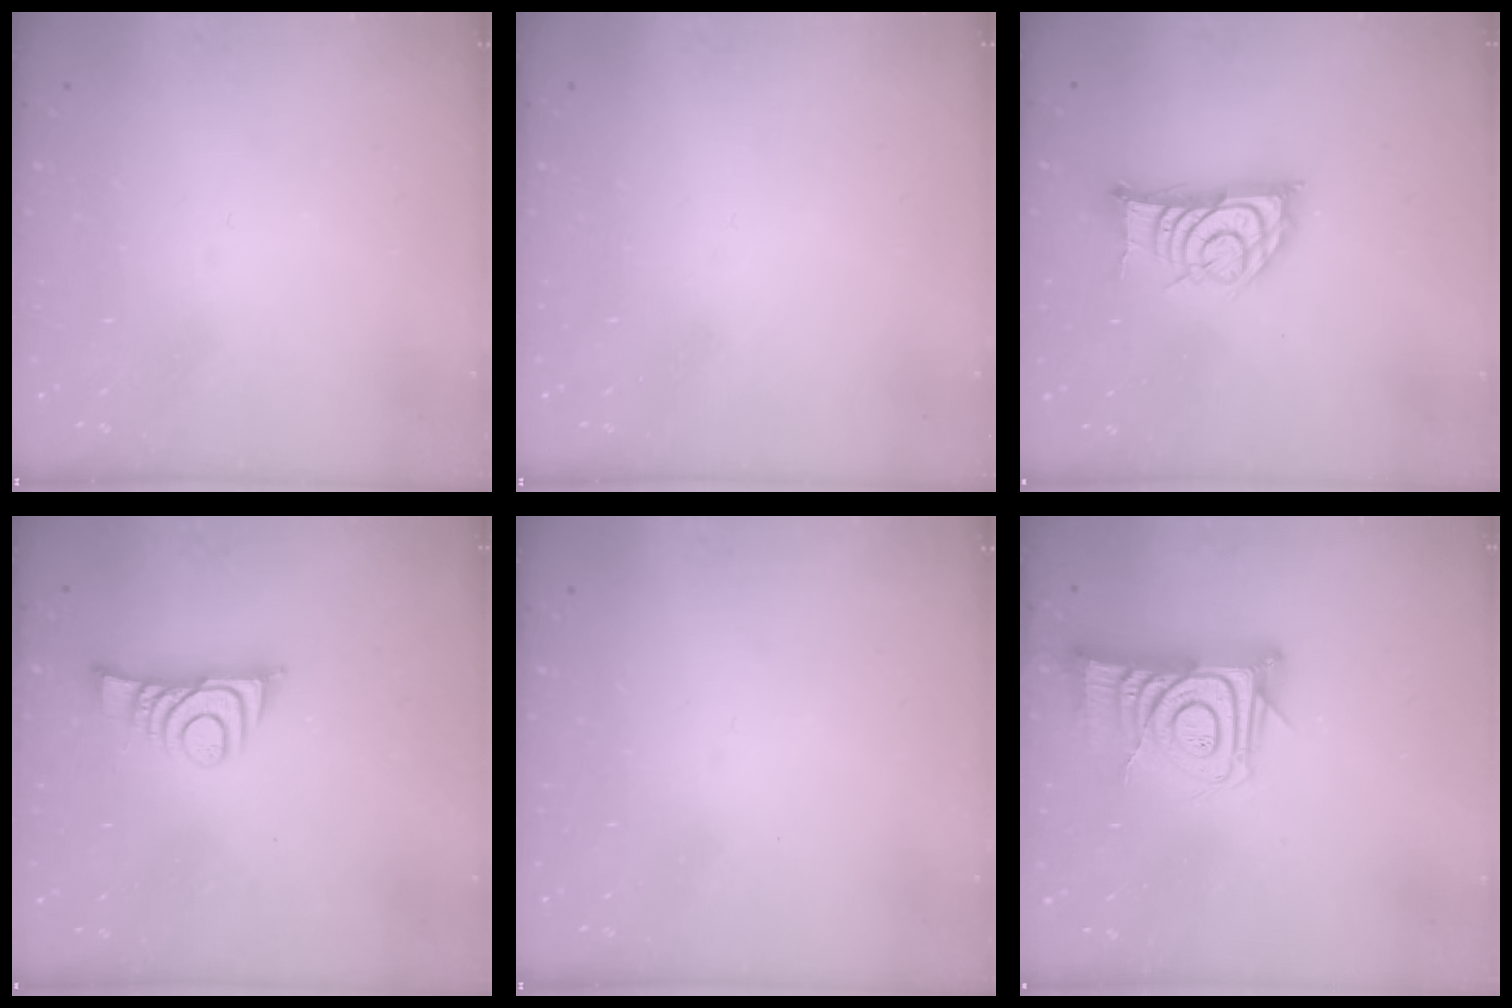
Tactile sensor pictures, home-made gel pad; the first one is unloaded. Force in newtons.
{"total": 1.5, "press": 1.5, "slide": 0.1}
{"total": 13.9, "press": 13.9, "slide": 0.6}
{"total": 9.0, "press": 9.0, "slide": 0.7}
{"total": 0.0}
{"total": 14.6, "press": 14.6, "slide": 1.0}